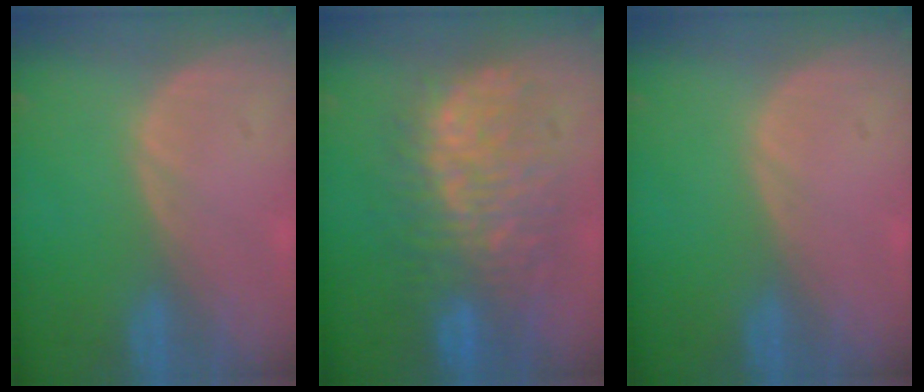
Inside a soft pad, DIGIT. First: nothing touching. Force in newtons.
{"total": 11.6, "press": 11.6, "slide": 1.3}
{"total": 0.0}